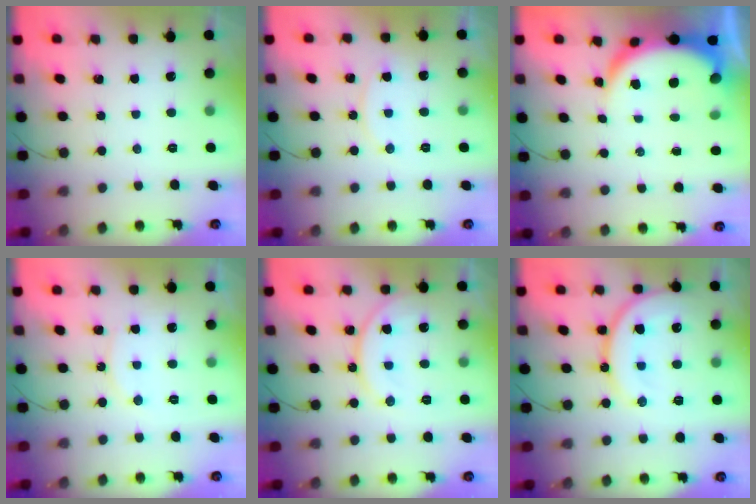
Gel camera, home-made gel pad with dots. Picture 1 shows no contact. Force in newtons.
{"total": 6.1, "press": 6.1, "slide": 0.5}
{"total": 7.5, "press": 7.5, "slide": 0.7}
{"total": 7.0, "press": 7.0, "slide": 0.2}
{"total": 11.7, "press": 11.6, "slide": 1.1}
{"total": 15.7, "press": 15.6, "slide": 2.0}